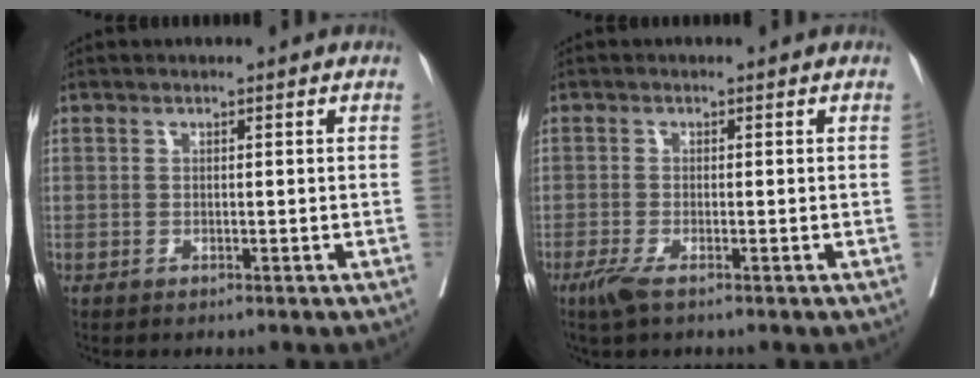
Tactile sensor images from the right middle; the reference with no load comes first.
{"total": 2.6, "force": [-1.6, 0.4, 2.0], "torque": [-0.042, -0.007, -0.036]}